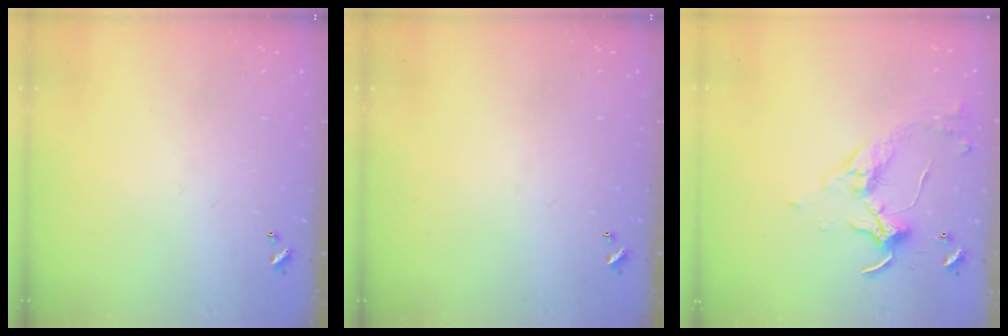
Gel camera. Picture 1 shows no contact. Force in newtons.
{"total": 0.0}
{"total": 3.3, "press": 3.2, "slide": 0.7}